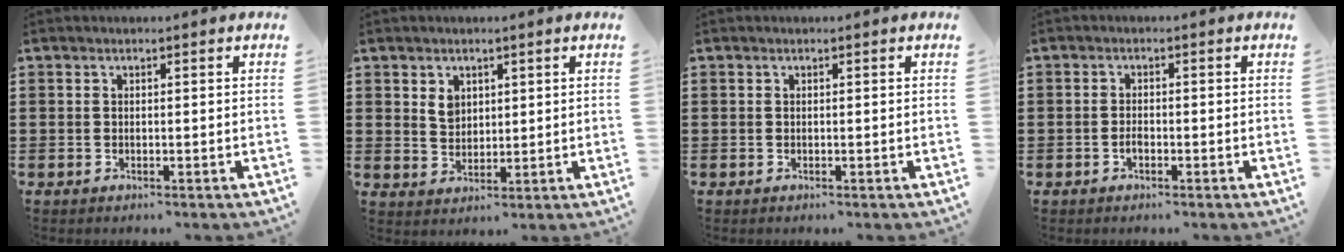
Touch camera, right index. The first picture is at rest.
{"total": 3.0, "force": [1.6, 2.2, 1.3], "torque": [-0.025, 0.003, 0.028]}
{"total": 0.0}
{"total": 1.4, "force": [-0.7, 0.6, 1.0], "torque": [-0.023, -0.005, -0.011]}